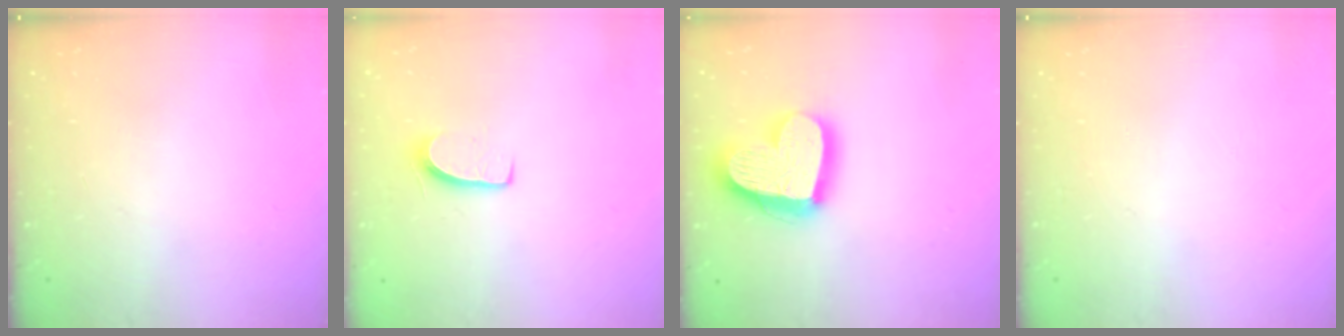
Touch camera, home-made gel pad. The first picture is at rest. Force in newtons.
{"total": 6.7, "press": 6.7, "slide": 0.5}
{"total": 20.5, "press": 20.4, "slide": 1.8}
{"total": 0.0}